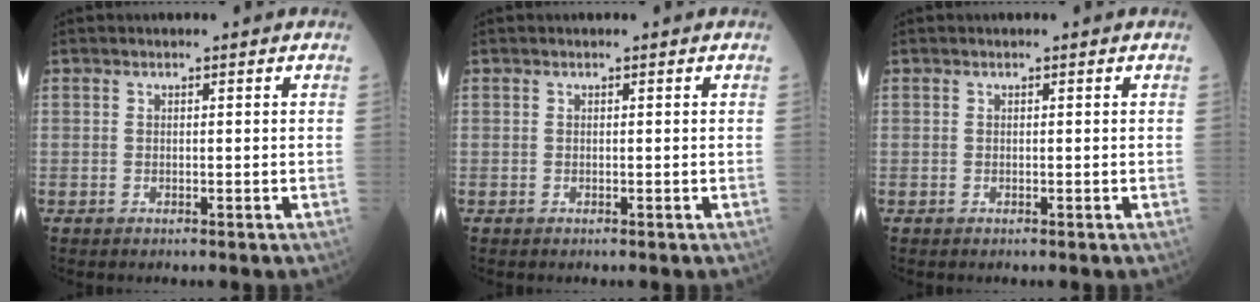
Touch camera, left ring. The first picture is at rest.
{"total": 0.0}
{"total": 0.0}